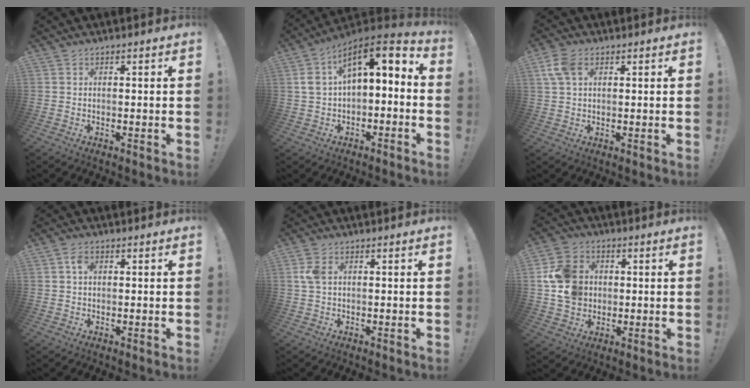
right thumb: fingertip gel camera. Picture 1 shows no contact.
{"total": 10.2, "force": [2.5, 5.8, 8.1], "torque": [-0.130, -0.011, 0.045]}
{"total": 6.3, "force": [2.2, 3.8, 4.5], "torque": [-0.094, 0.006, 0.046]}
{"total": 3.1, "force": [1.0, 1.9, 2.2], "torque": [-0.032, 0.001, 0.016]}
{"total": 3.7, "force": [1.0, 2.3, 2.7], "torque": [-0.052, 0.007, 0.018]}
{"total": 13.6, "force": [1.3, 11.9, 6.5], "torque": [-0.102, 0.008, 0.034]}